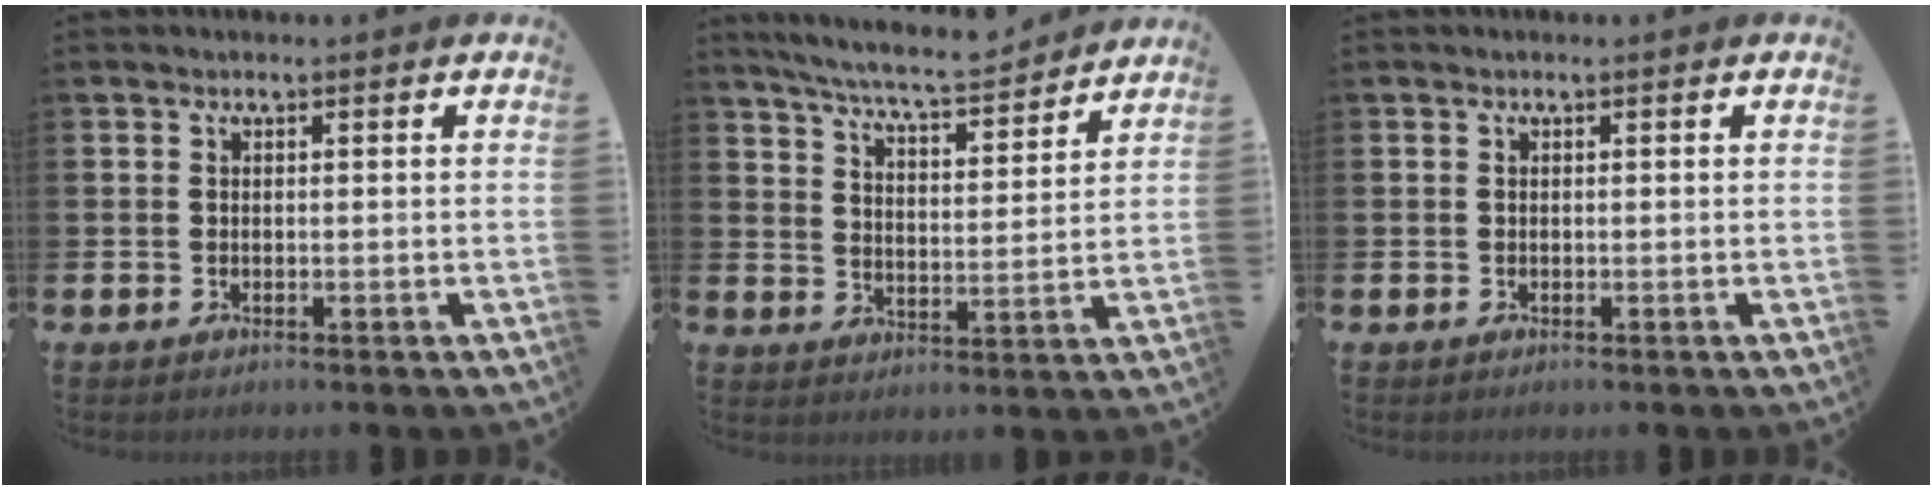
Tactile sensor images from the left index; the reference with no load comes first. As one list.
[{"total": 7.2, "force": [6.9, 0.2, 2.2], "torque": [-0.072, -0.041, 0.120]}, {"total": 0.0}]